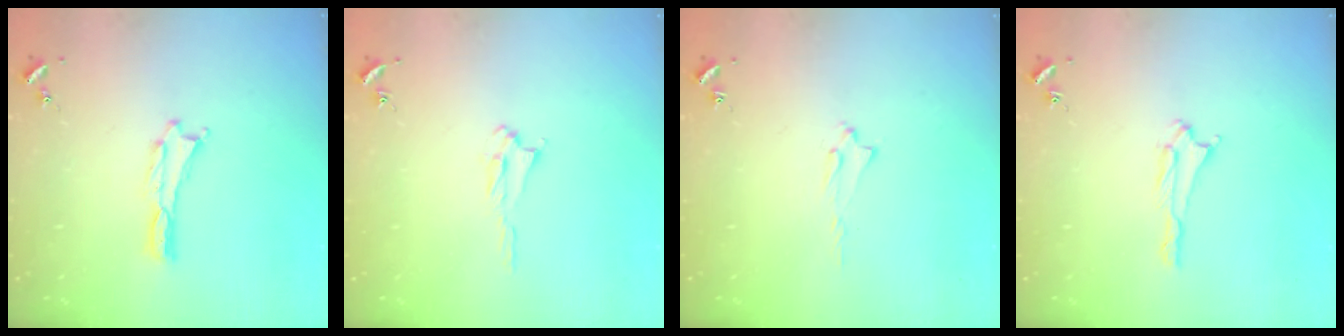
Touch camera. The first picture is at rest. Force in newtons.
{"total": 2.1, "press": 2.0, "slide": 0.3}
{"total": 1.7, "press": 1.6, "slide": 0.2}
{"total": 1.7, "press": 1.7, "slide": 0.3}